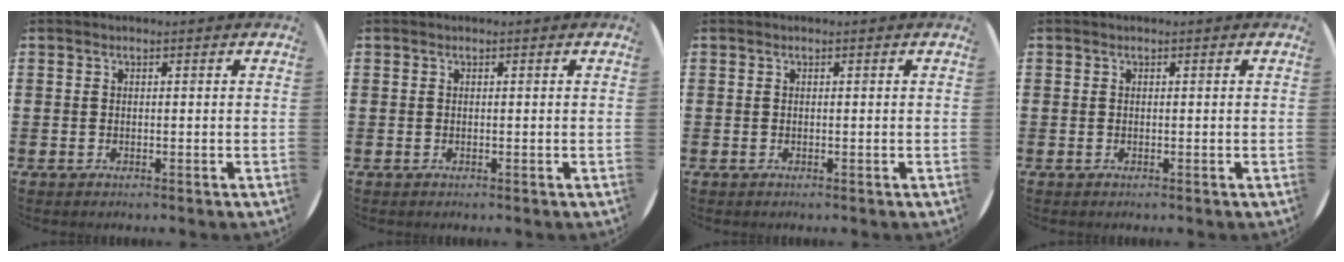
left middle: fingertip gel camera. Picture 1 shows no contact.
{"total": 0.0}
{"total": 0.0}
{"total": 0.0}